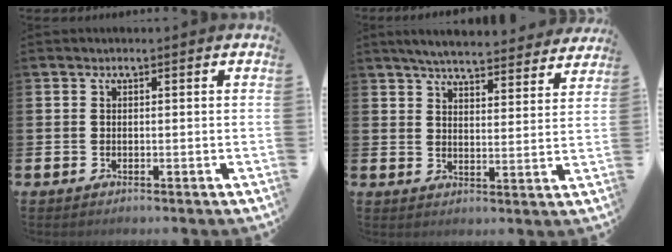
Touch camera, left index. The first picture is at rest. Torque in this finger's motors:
{"motor_torque": [0.05, -0.90, 0.93, 0.21]}